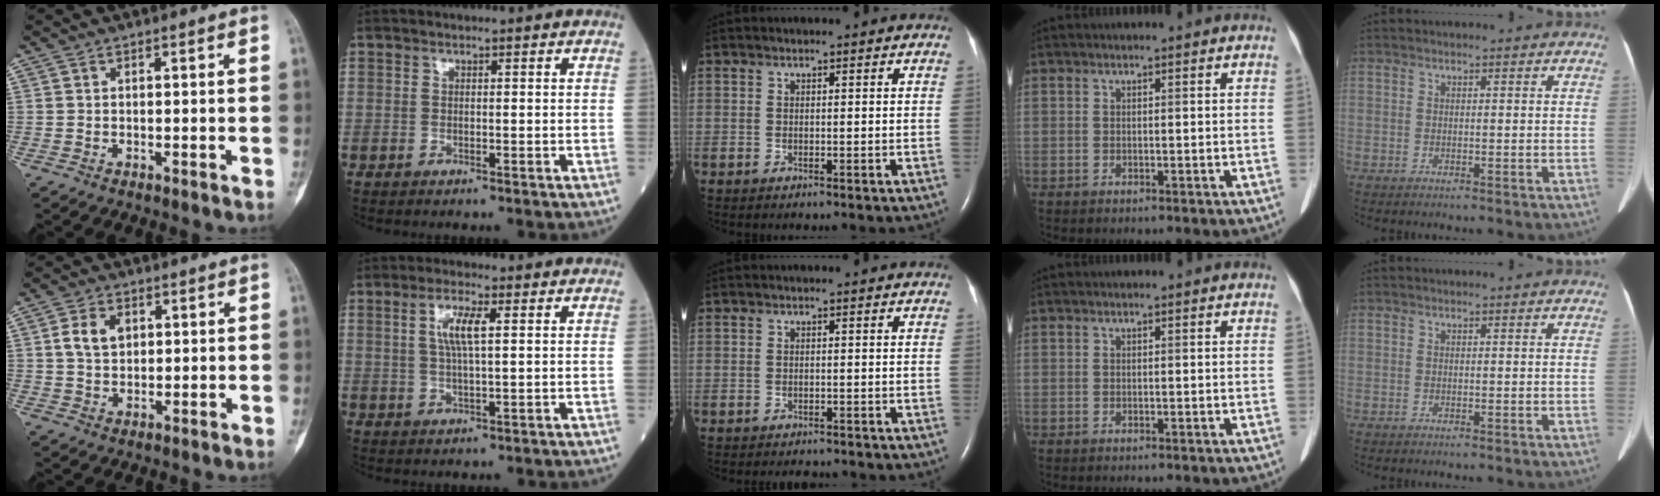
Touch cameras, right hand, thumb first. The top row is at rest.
{"thumb": {"total": 5.6, "force": [1.5, 4.0, 3.6], "torque": [-0.056, -0.001, 0.026]}, "index": {"total": 4.9, "force": [1.3, 0.7, 4.7], "torque": [-0.096, 0.005, 0.027]}, "middle": {"total": 3.4, "force": [-3.1, 1.0, 1.1], "torque": [-0.017, -0.004, -0.034]}}